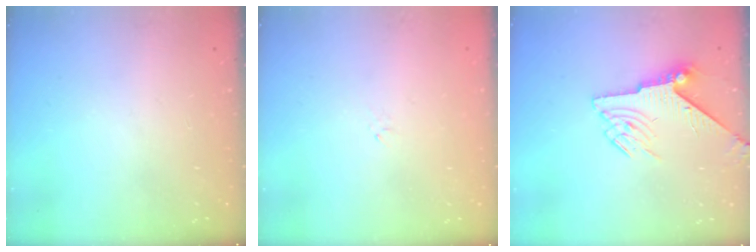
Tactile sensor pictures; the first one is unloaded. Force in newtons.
{"total": 0.7, "press": 0.5, "slide": 0.4}
{"total": 6.7, "press": 6.6, "slide": 1.0}